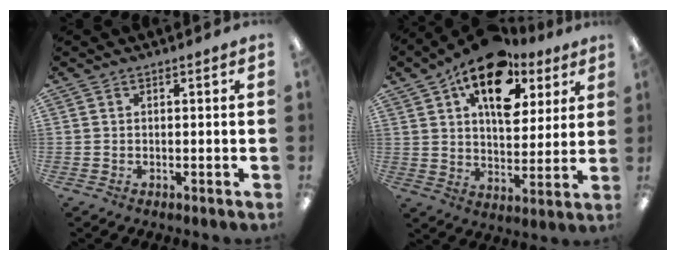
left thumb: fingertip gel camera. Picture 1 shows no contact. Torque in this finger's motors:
{"motor_torque": [1.21, 2.50, 1.35, -1.42, 0.17]}